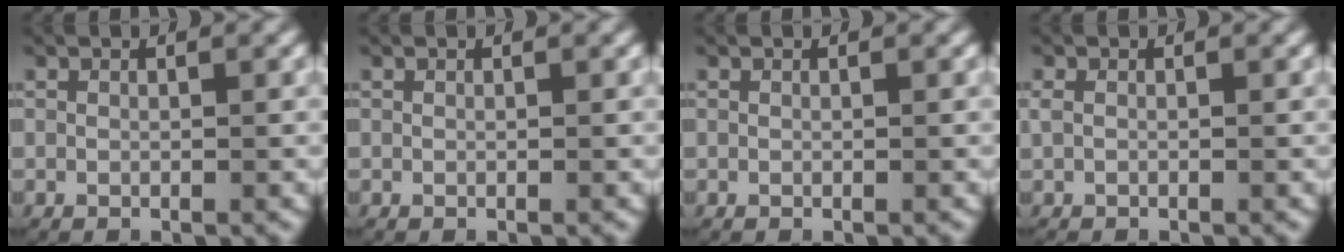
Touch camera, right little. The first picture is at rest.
{"total": 0.0}
{"total": 0.0}
{"total": 0.8, "force": [0.0, 0.6, 0.5], "torque": [-0.024, -0.003, 0.005]}